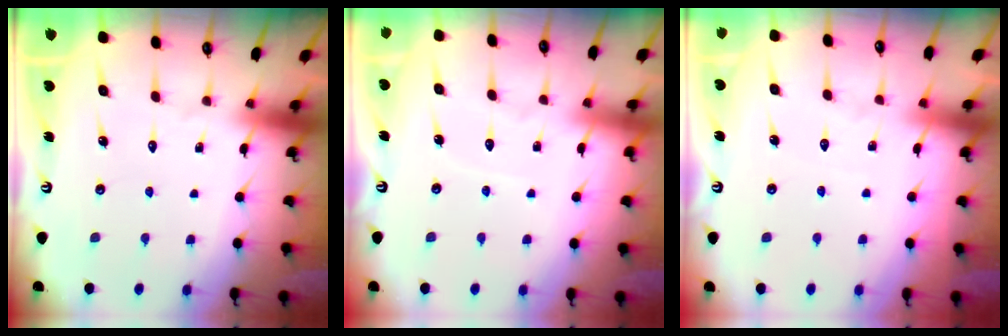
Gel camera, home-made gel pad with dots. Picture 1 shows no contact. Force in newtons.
{"total": 2.6, "press": 2.6, "slide": 0.4}
{"total": 2.2, "press": 2.2, "slide": 0.4}